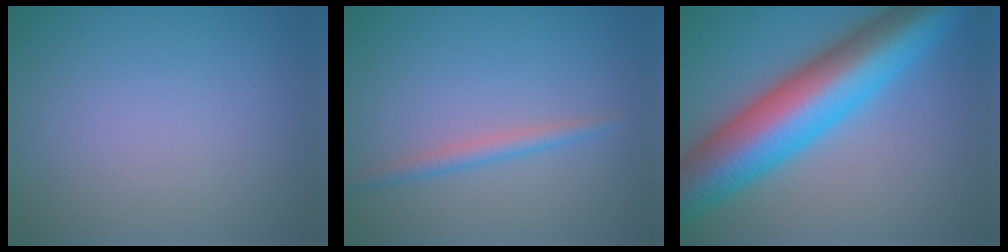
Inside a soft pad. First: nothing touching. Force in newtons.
{"total": 1.7, "press": 1.7, "slide": 0.0}
{"total": 12.8, "press": 12.8, "slide": 0.2}